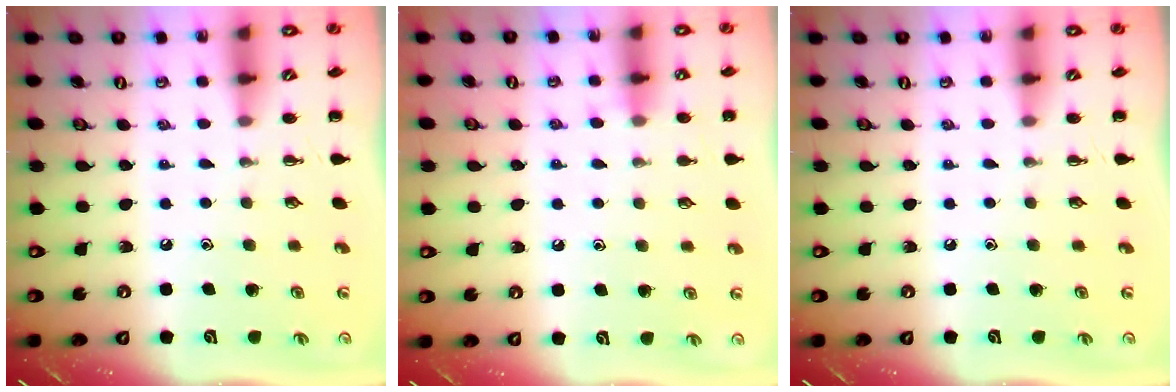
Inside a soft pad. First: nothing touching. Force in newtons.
{"total": 7.2, "press": 6.8, "slide": 2.4}
{"total": 0.0}